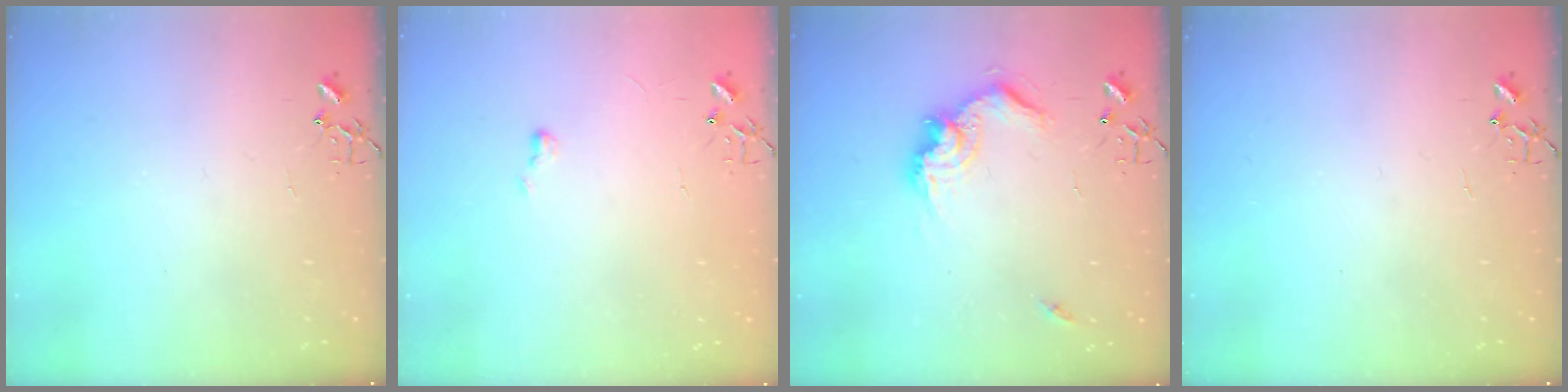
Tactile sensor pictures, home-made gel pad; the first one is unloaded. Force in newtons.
{"total": 3.9, "press": 3.8, "slide": 0.5}
{"total": 14.4, "press": 14.3, "slide": 1.2}
{"total": 0.0}